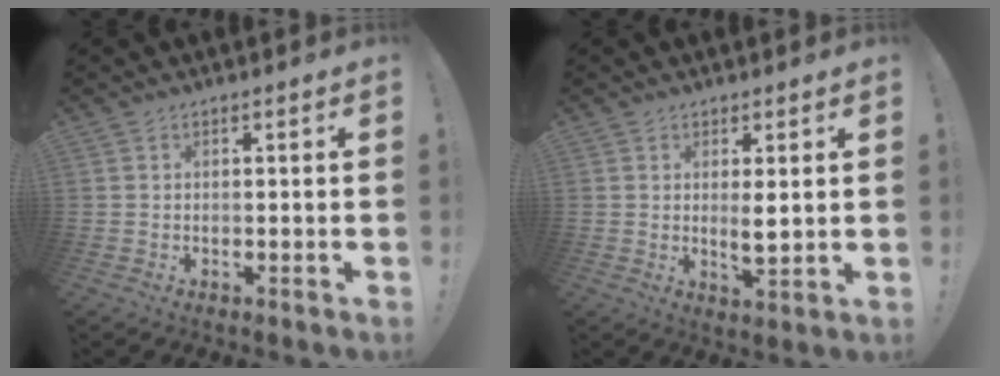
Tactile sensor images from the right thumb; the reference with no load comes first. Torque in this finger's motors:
{"motor_torque": [-0.19, 0.28, 0.19, 0.28, 0.01]}